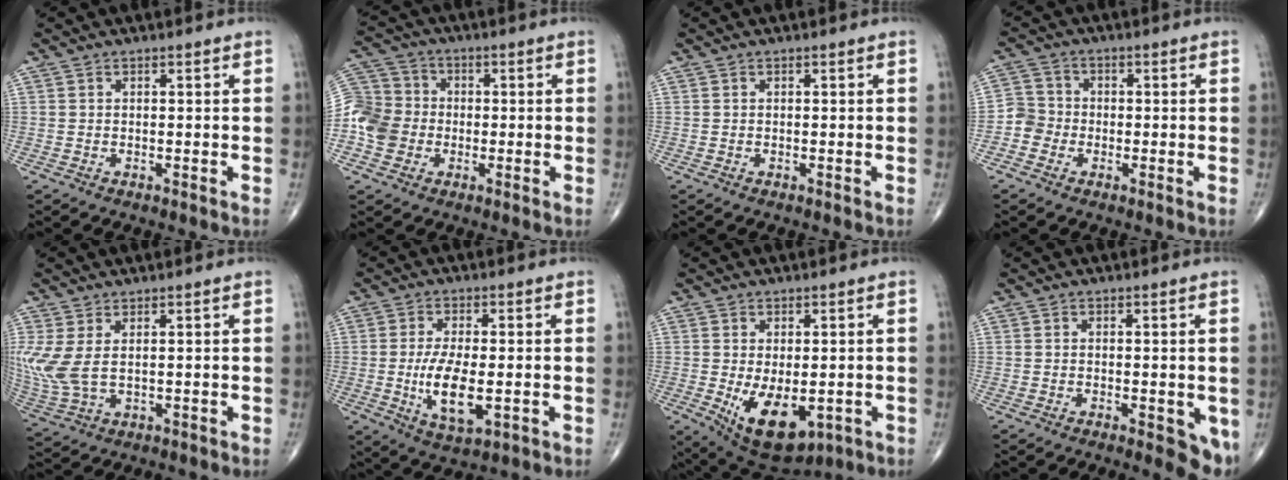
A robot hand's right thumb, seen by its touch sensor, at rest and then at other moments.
{"total": 10.3, "force": [-2.3, 9.1, 4.2], "torque": [-0.075, 0.024, -0.051]}
{"total": 0.0}
{"total": 4.3, "force": [-1.8, 3.9, 0.5], "torque": [0.011, 0.014, -0.048]}
{"total": 8.0, "force": [1.4, 4.2, 6.7], "torque": [-0.180, -0.002, 0.042]}
{"total": 9.2, "force": [-1.5, 3.6, 8.3], "torque": [-0.155, -0.015, -0.022]}
{"total": 11.0, "force": [-2.6, 5.8, 9.0], "torque": [-0.129, -0.016, -0.020]}
{"total": 6.0, "force": [-1.4, 2.0, 5.5], "torque": [-0.057, -0.015, -0.016]}